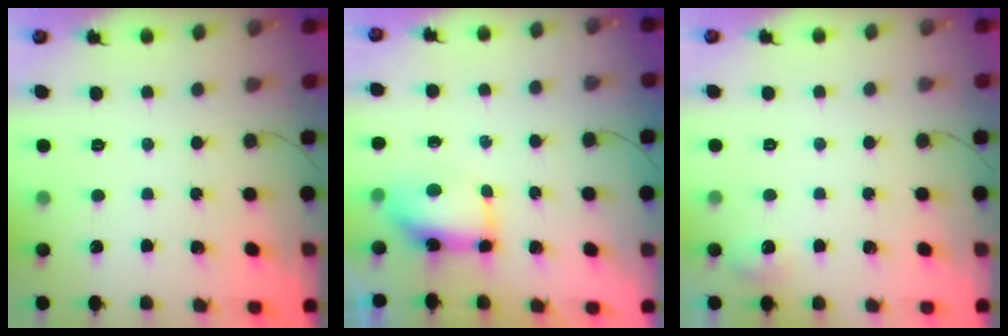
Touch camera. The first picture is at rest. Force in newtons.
{"total": 7.3, "press": 7.3, "slide": 0.7}
{"total": 4.5, "press": 4.3, "slide": 1.4}